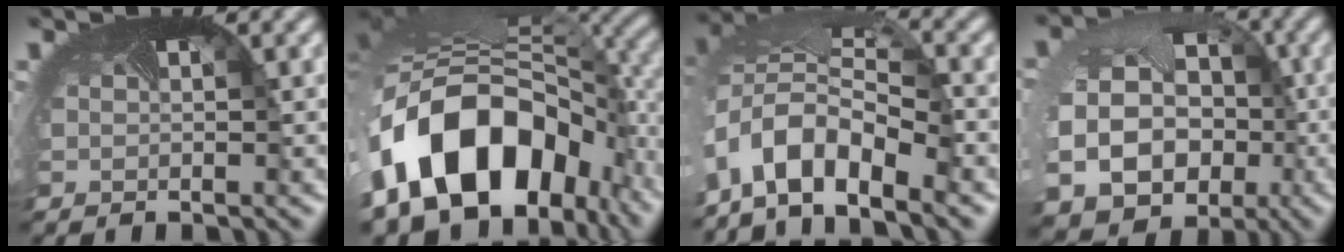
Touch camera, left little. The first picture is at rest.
{"total": 16.5, "force": [-5.6, 10.8, 11.2], "torque": [-0.227, -0.039, -0.085]}
{"total": 7.6, "force": [-4.4, 3.4, 5.2], "torque": [-0.119, -0.005, -0.096]}
{"total": 16.1, "force": [-3.4, 13.9, 7.4], "torque": [-0.169, -0.051, -0.051]}